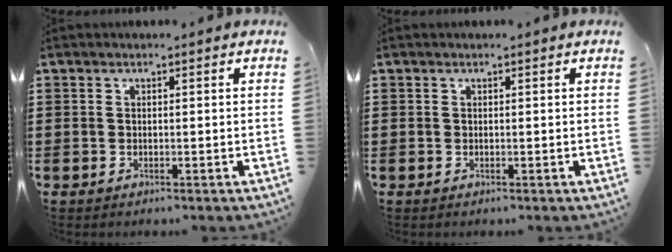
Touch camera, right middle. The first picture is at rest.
{"total": 0.0}